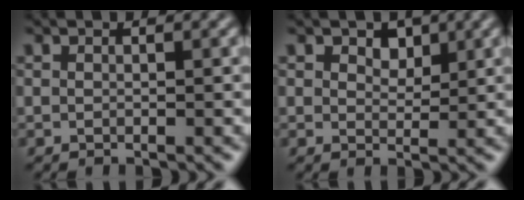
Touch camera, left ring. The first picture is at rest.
{"total": 1.9, "force": [1.1, 1.2, 1.0], "torque": [-0.016, -0.001, 0.014]}